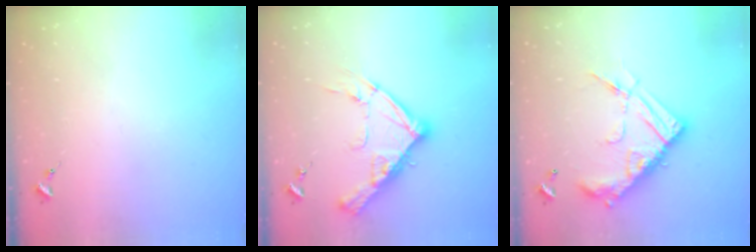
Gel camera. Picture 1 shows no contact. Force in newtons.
{"total": 16.4, "press": 16.3, "slide": 1.4}
{"total": 18.6, "press": 18.5, "slide": 1.7}